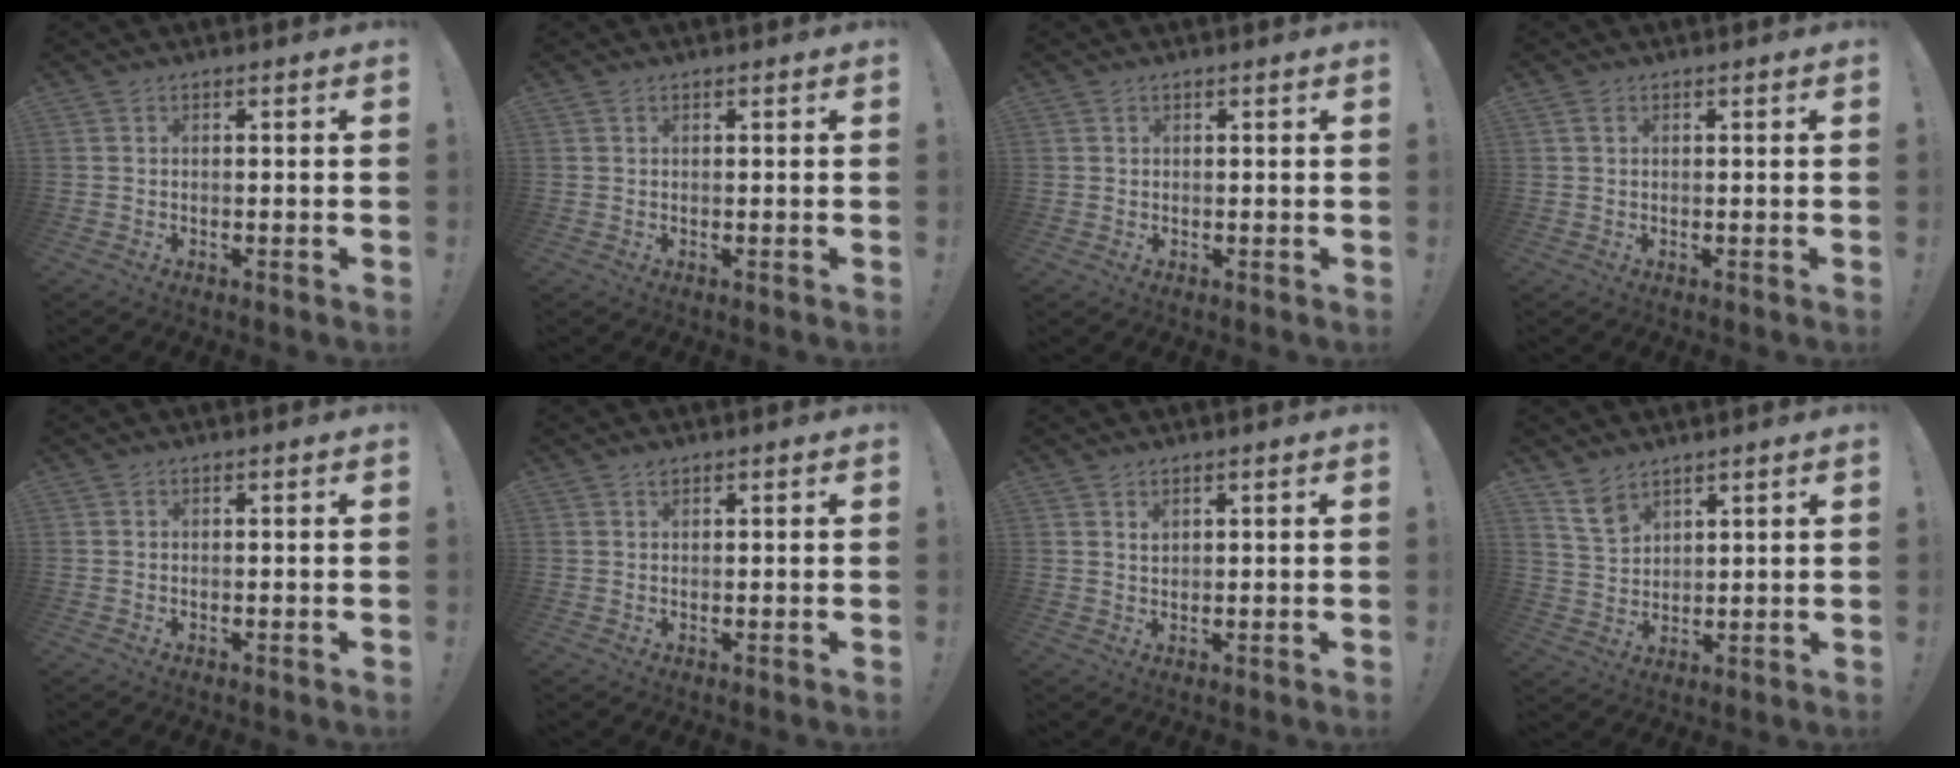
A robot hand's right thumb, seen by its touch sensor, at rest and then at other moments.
{"total": 0.6, "force": [0.4, 0.4, 0.1], "torque": [0.001, -0.002, 0.007]}
{"total": 3.1, "force": [1.5, 2.7, 0.3], "torque": [0.002, -0.008, 0.027]}
{"total": 1.4, "force": [0.7, 0.9, 0.9], "torque": [-0.020, 0.002, 0.014]}
{"total": 0.0}
{"total": 0.9, "force": [0.8, 0.3, 0.3], "torque": [0.001, -0.003, 0.014]}
{"total": 1.7, "force": [1.4, 0.9, 0.6], "torque": [0.002, -0.009, 0.023]}
{"total": 7.6, "force": [5.7, 4.4, 2.6], "torque": [-0.046, -0.034, 0.112]}